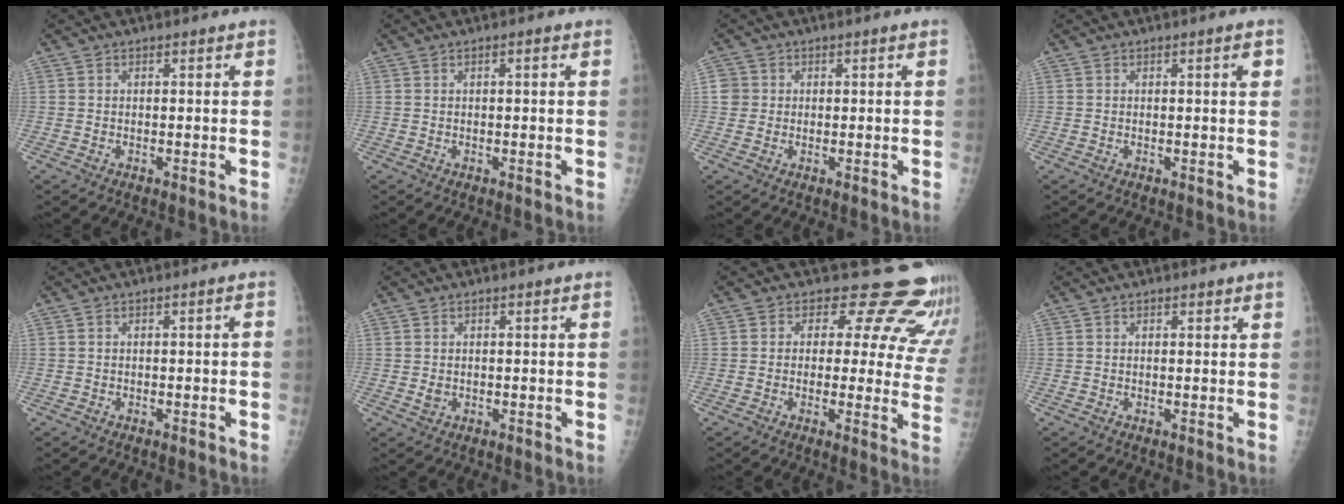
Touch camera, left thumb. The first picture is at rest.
{"total": 1.1, "force": [0.4, 0.2, 1.0], "torque": [-0.019, 0.002, 0.004]}
{"total": 2.7, "force": [0.4, 2.7, 0.4], "torque": [0.013, 0.004, 0.005]}
{"total": 1.4, "force": [0.5, 0.2, 1.3], "torque": [-0.019, 0.000, 0.007]}
{"total": 0.7, "force": [-0.3, 0.4, 0.5], "torque": [-0.005, 0.012, -0.004]}
{"total": 1.4, "force": [0.1, 1.1, 0.8], "torque": [-0.012, -0.002, 0.007]}
{"total": 16.4, "force": [14.2, 6.8, 4.9], "torque": [0.006, -0.093, 0.129]}
{"total": 1.0, "force": [0.8, 0.4, 0.5], "torque": [-0.007, -0.005, 0.010]}